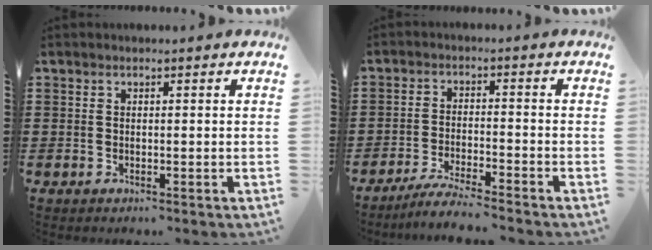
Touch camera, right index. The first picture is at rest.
{"total": 4.4, "force": [-4.2, -0.6, 1.4], "torque": [-0.030, -0.011, -0.082]}